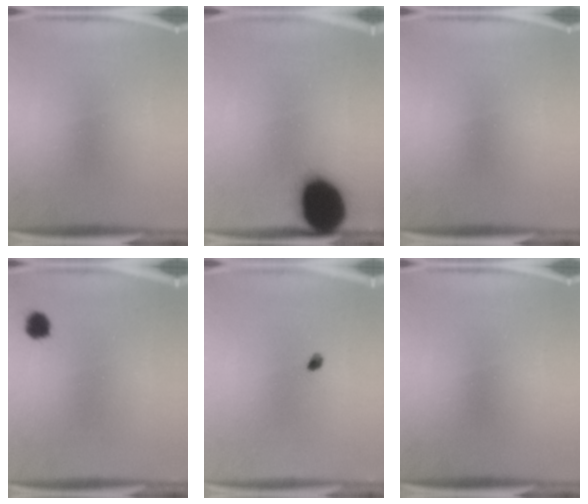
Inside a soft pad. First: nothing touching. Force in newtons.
{"total": 20.5}
{"total": 0.0}
{"total": 2.8}
{"total": 1.2}
{"total": 0.0}